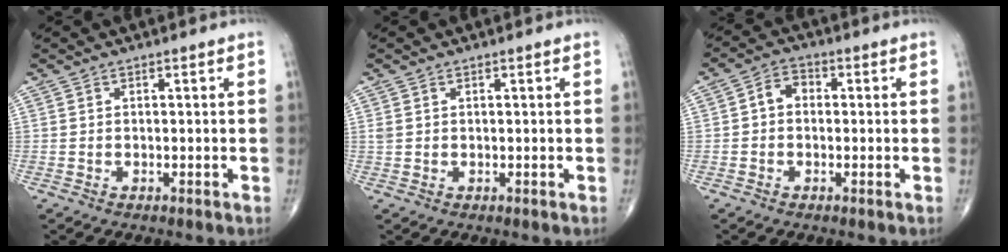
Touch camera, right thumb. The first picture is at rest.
{"total": 0.8, "force": [0.4, 0.6, 0.4], "torque": [-0.007, 0.005, 0.010]}
{"total": 3.9, "force": [-0.1, 3.0, 2.5], "torque": [-0.030, 0.017, -0.012]}